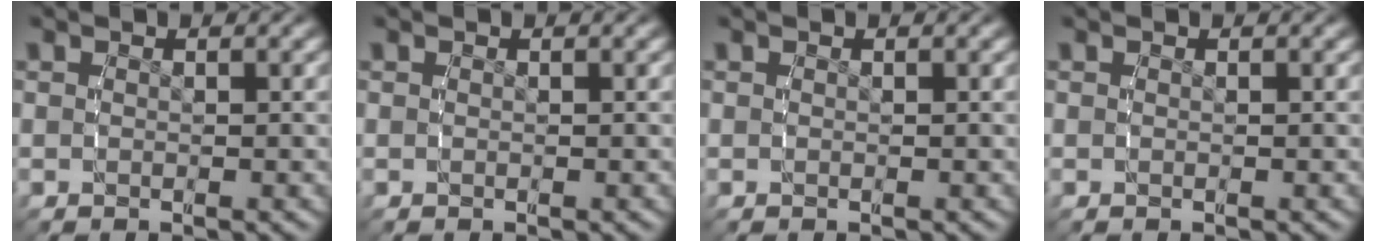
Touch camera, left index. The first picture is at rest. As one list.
[{"total": 0.0}, {"total": 0.0}, {"total": 0.0}]